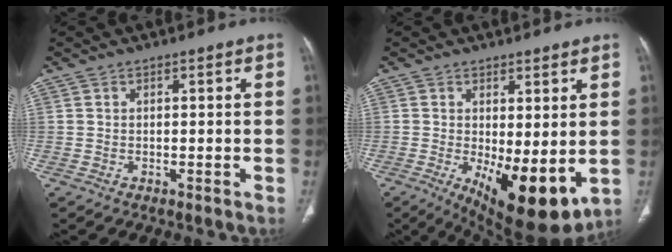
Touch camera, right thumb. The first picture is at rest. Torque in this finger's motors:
{"motor_torque": [1.93, 3.08, 0.15, 0.09, 0.38]}